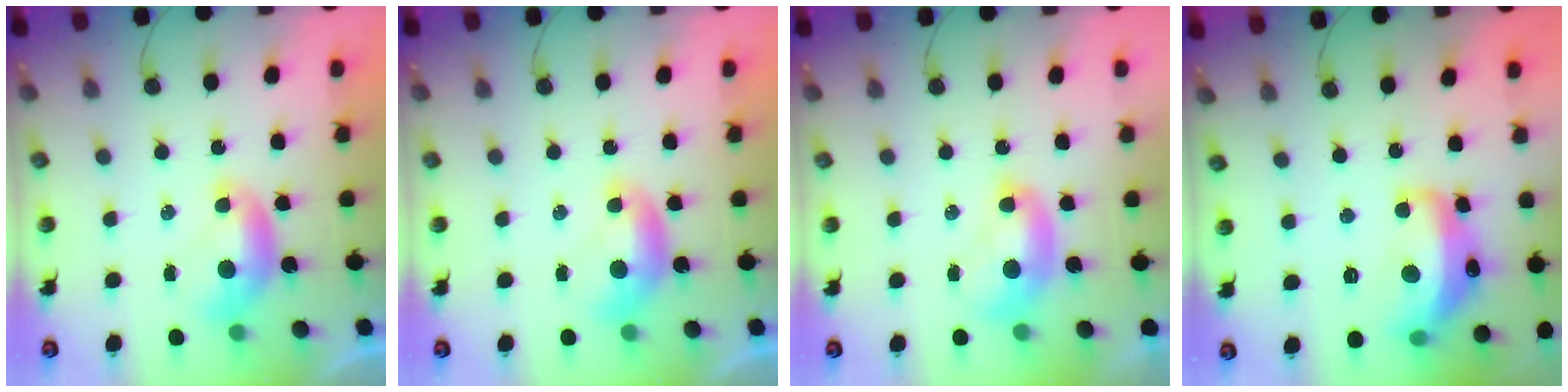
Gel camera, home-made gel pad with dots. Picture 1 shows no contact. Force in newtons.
{"total": 0.0}
{"total": 2.1, "press": 2.1, "slide": 0.2}
{"total": 11.8, "press": 11.8, "slide": 0.7}